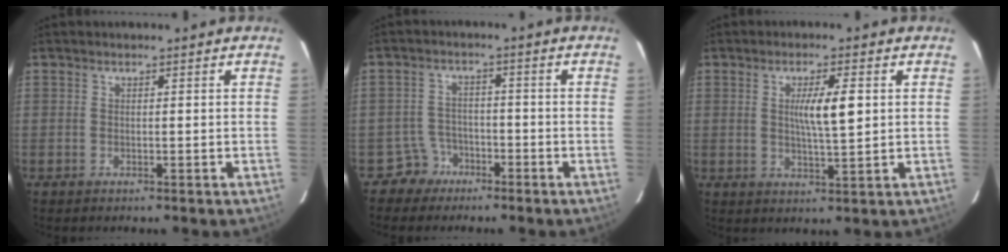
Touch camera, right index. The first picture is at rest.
{"total": 4.1, "force": [-2.6, 3.1, -0.6], "torque": [0.011, 0.014, -0.043]}
{"total": 5.8, "force": [1.1, 0.6, 5.6], "torque": [-0.098, -0.001, 0.020]}